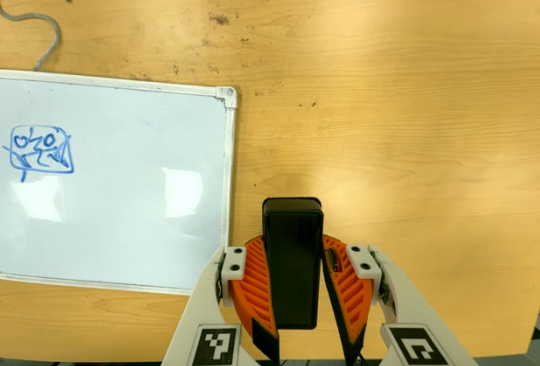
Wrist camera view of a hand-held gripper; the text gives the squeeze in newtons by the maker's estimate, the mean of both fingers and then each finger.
{"total": 9.8, "left": 8.0, "right": 11.7}